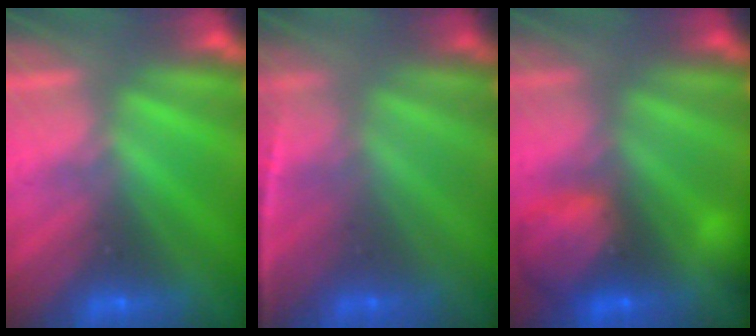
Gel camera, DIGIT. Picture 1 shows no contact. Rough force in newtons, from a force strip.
{"total": 1.6}
{"total": 9.6}